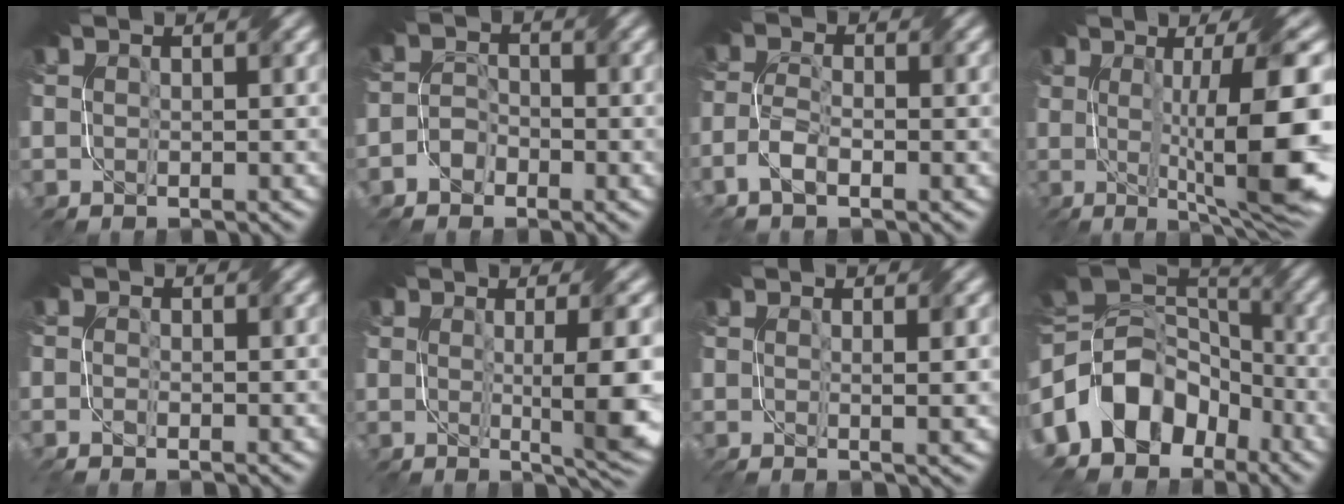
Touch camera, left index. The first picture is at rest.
{"total": 2.1, "force": [-1.4, 1.4, 0.8], "torque": [-0.019, 0.002, -0.031]}
{"total": 3.2, "force": [-1.8, 1.2, 2.4], "torque": [-0.056, 0.000, -0.042]}
{"total": 12.9, "force": [0.0, 2.9, 12.5], "torque": [-0.171, -0.004, 0.010]}
{"total": 1.5, "force": [-0.7, 0.7, 1.1], "torque": [-0.022, -0.004, -0.013]}
{"total": 6.5, "force": [-0.3, 1.4, 6.4], "torque": [-0.085, -0.011, 0.001]}
{"total": 2.5, "force": [0.1, 0.7, 2.4], "torque": [-0.030, -0.002, 0.000]}
{"total": 10.3, "force": [-4.8, 7.8, 4.9], "torque": [-0.090, 0.014, -0.102]}